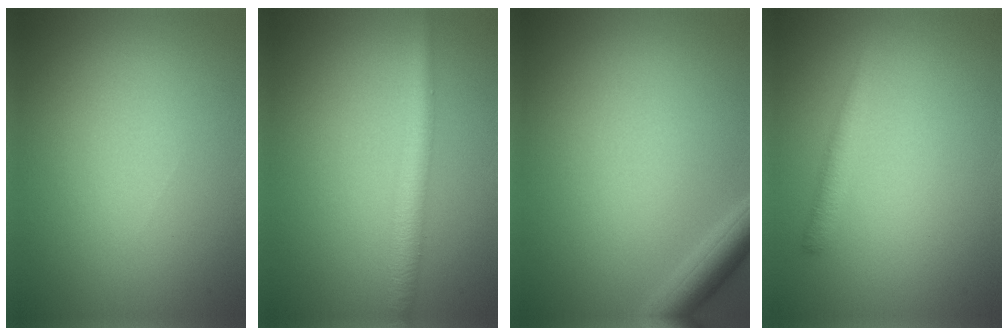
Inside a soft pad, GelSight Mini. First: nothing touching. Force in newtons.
{"total": 3.3, "press": 3.3, "slide": 0.1}
{"total": 2.9, "press": 2.9, "slide": 0.2}
{"total": 1.6, "press": 1.6, "slide": 0.1}